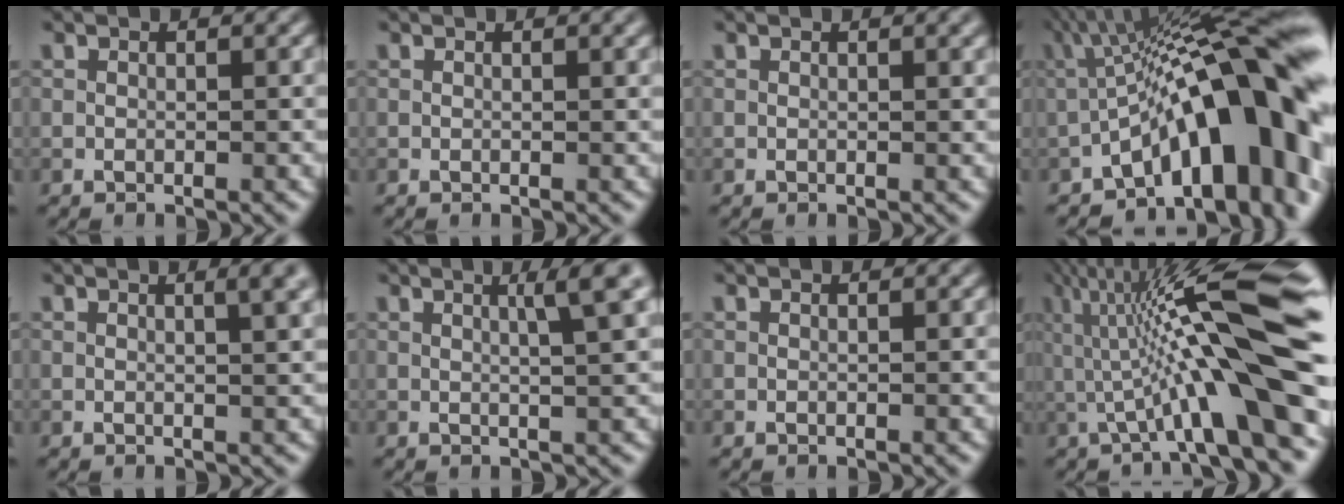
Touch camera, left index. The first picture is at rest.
{"total": 0.7, "force": [0.4, 0.2, 0.5], "torque": [-0.006, 0.001, 0.004]}
{"total": 1.1, "force": [0.6, 0.3, 0.8], "torque": [-0.010, 0.002, 0.005]}
{"total": 15.0, "force": [-3.6, 4.5, 13.9], "torque": [-0.162, 0.047, -0.049]}
{"total": 3.2, "force": [1.3, 1.1, 2.7], "torque": [-0.012, 0.016, 0.002]}
{"total": 3.1, "force": [1.1, 0.2, 2.9], "torque": [-0.037, 0.011, 0.024]}
{"total": 0.0}
{"total": 13.1, "force": [0.8, 2.1, 12.9], "torque": [-0.205, 0.024, 0.022]}